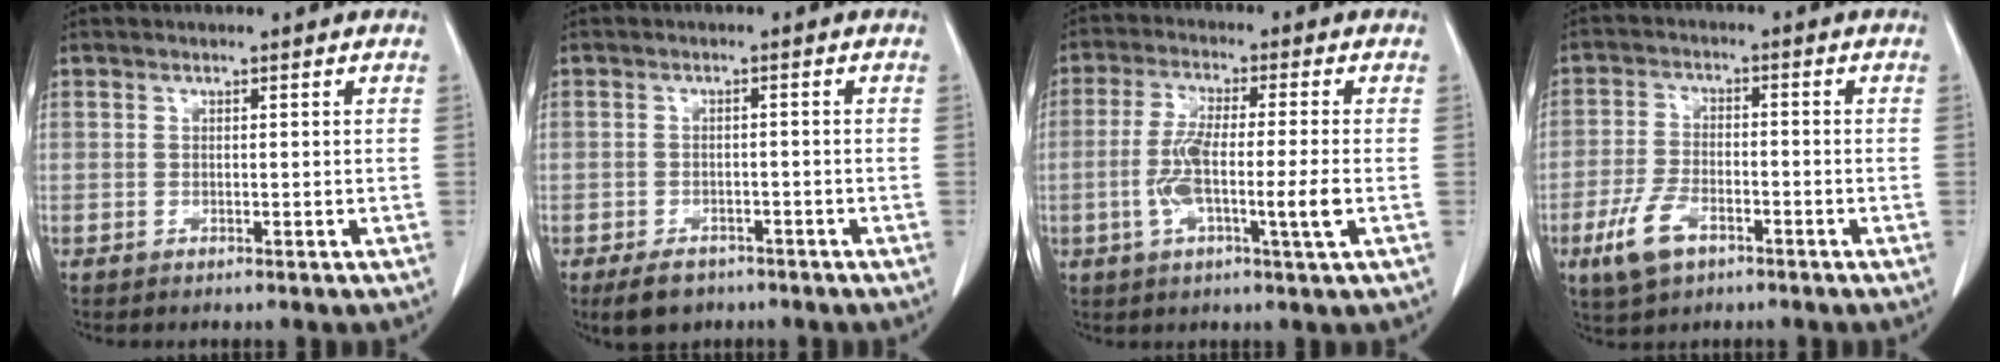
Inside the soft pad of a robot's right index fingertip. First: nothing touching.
{"total": 4.6, "force": [-3.3, 2.6, 1.9], "torque": [-0.032, -0.001, -0.048]}
{"total": 8.8, "force": [-1.8, 0.4, 8.6], "torque": [-0.163, -0.004, -0.036]}
{"total": 7.1, "force": [-3.9, 3.4, 4.8], "torque": [-0.111, -0.003, -0.071]}